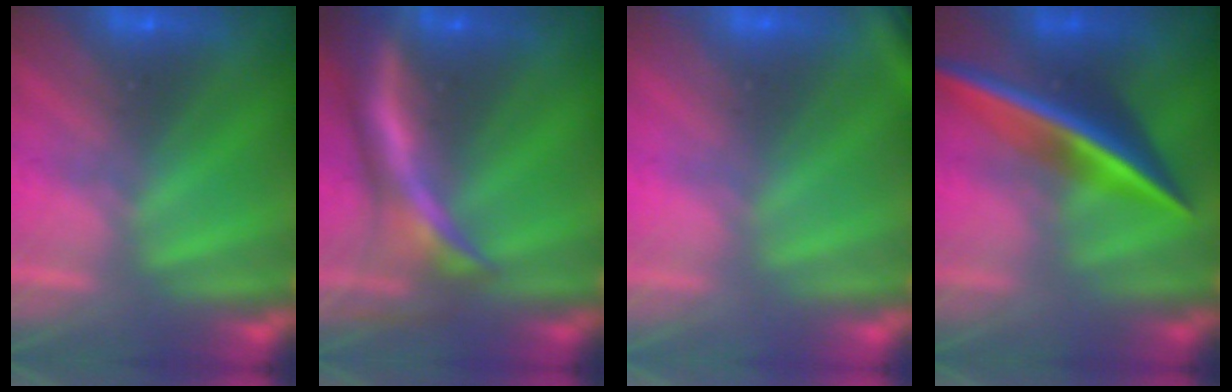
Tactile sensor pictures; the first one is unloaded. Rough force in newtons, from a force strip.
{"total": 6.9}
{"total": 3.6}
{"total": 2.7}